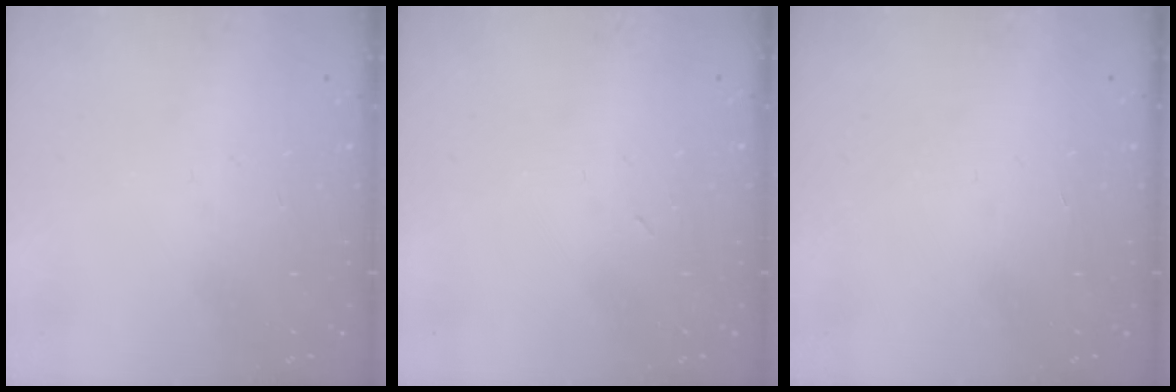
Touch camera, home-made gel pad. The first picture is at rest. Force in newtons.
{"total": 2.9, "press": 2.9, "slide": 0.7}
{"total": 1.7, "press": 1.7, "slide": 0.1}